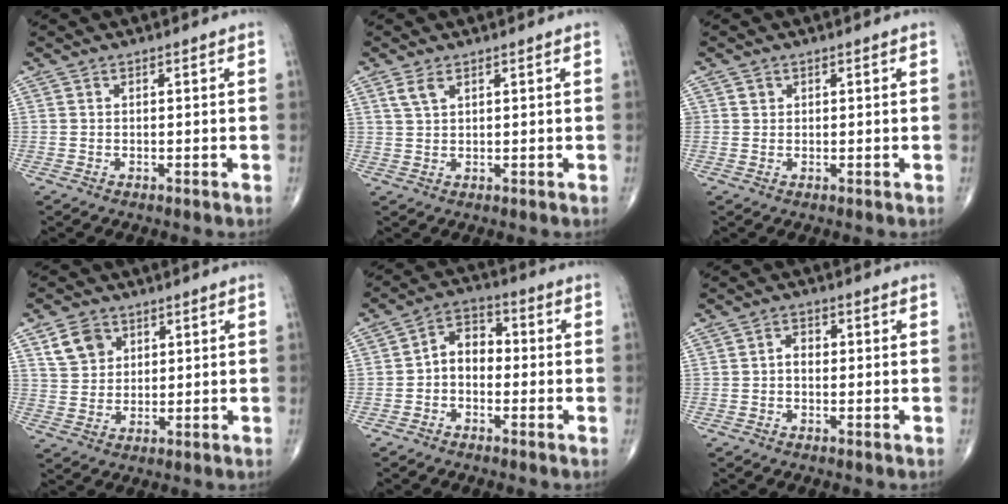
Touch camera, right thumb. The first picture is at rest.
{"total": 2.6, "force": [1.5, 1.0, 1.9], "torque": [-0.044, 0.003, 0.038]}
{"total": 0.9, "force": [0.4, 0.8, 0.1], "torque": [0.008, 0.000, 0.005]}
{"total": 6.5, "force": [3.1, 5.0, 2.7], "torque": [-0.028, -0.011, 0.059]}
{"total": 6.3, "force": [-1.0, 4.5, 4.2], "torque": [-0.046, 0.028, -0.035]}
{"total": 2.3, "force": [-0.2, 1.6, 1.6], "torque": [-0.014, 0.011, -0.009]}